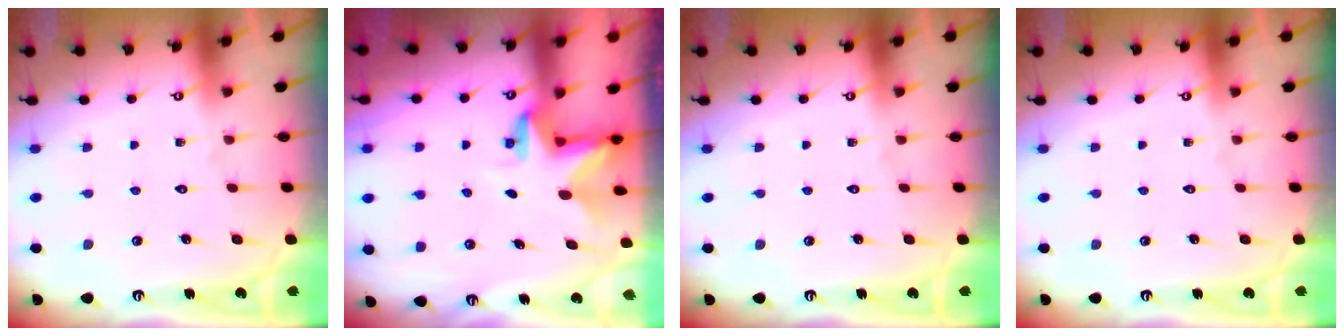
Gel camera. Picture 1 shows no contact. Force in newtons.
{"total": 2.8, "press": 2.8, "slide": 0.2}
{"total": 0.0}
{"total": 0.0}